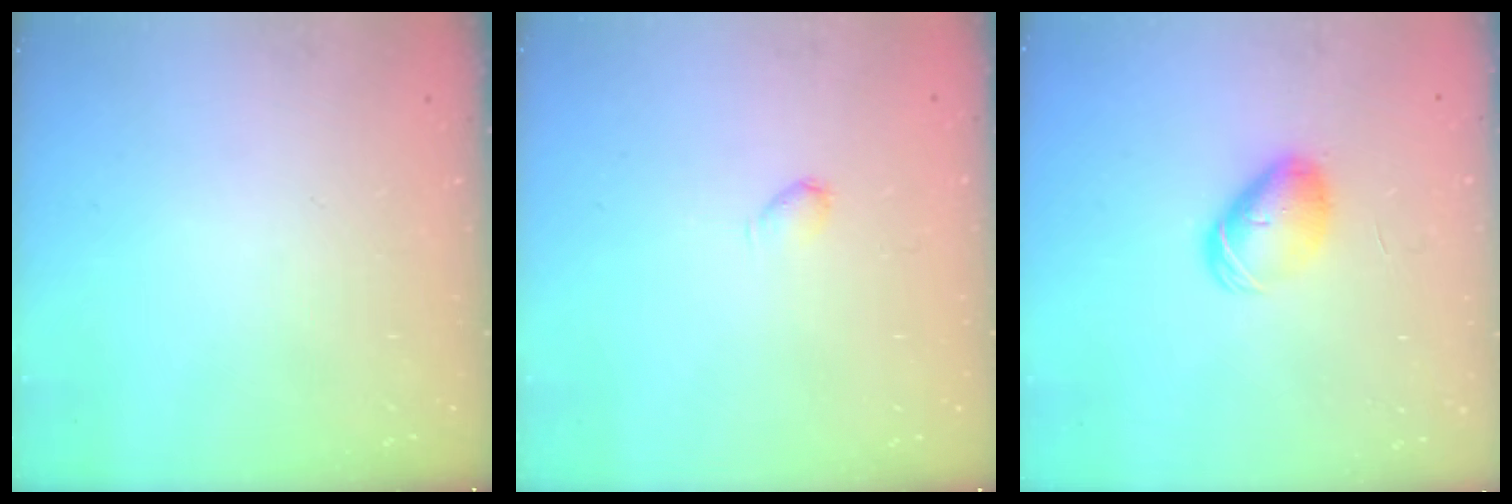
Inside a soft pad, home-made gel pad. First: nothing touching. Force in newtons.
{"total": 2.3, "press": 2.3, "slide": 0.4}
{"total": 8.2, "press": 8.1, "slide": 0.9}